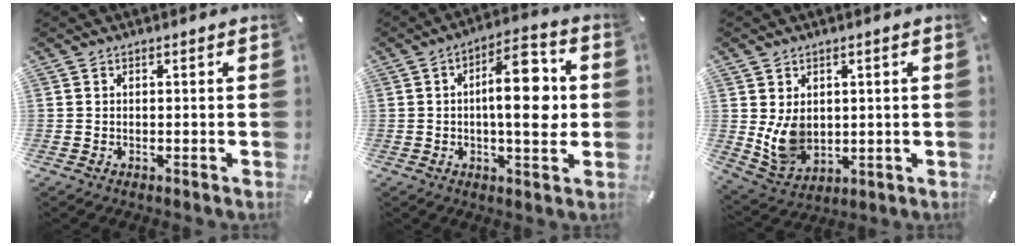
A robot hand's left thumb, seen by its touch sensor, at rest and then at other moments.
{"total": 15.3, "force": [1.1, 5.8, 14.1], "torque": [-0.204, -0.001, 0.011]}
{"total": 8.4, "force": [1.2, 7.0, 4.5], "torque": [-0.098, -0.010, 0.022]}